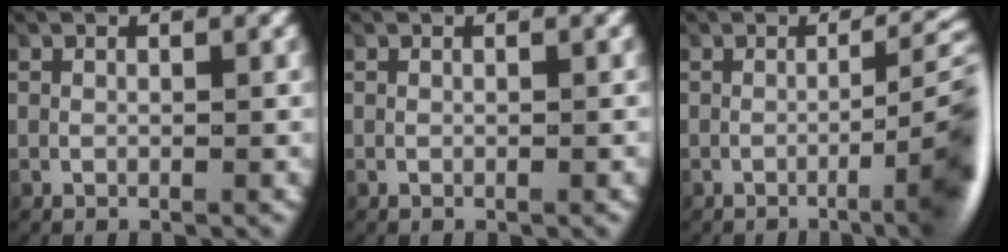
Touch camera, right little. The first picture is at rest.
{"total": 0.0}
{"total": 6.6, "force": [-1.5, 1.8, 6.2], "torque": [-0.064, 0.004, -0.031]}